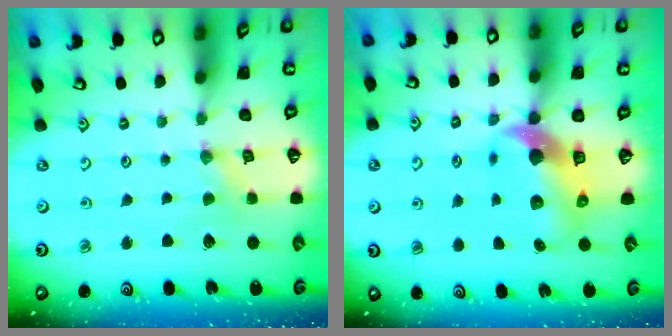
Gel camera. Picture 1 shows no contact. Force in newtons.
{"total": 9.0, "press": 9.0, "slide": 1.3}